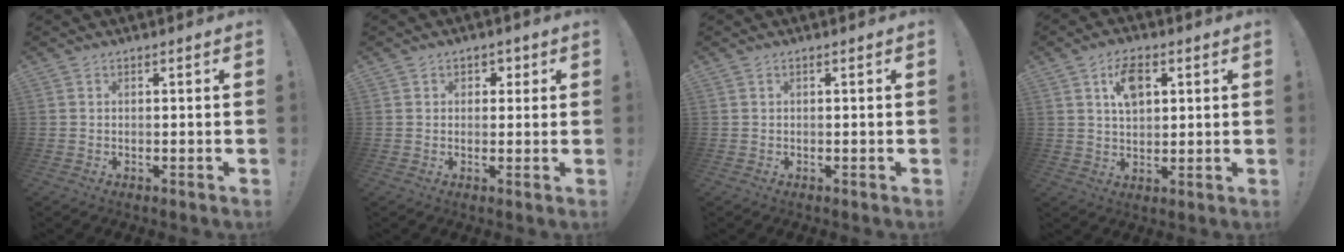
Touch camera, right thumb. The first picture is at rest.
{"total": 2.7, "force": [0.8, 2.4, 0.9], "torque": [-0.001, 0.000, 0.010]}
{"total": 0.0}
{"total": 8.2, "force": [3.1, 4.7, 6.0], "torque": [-0.097, 0.006, 0.056]}